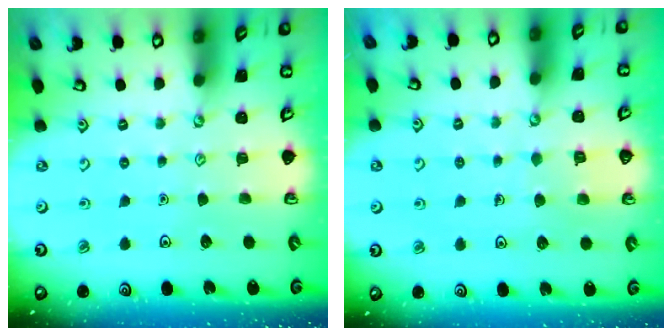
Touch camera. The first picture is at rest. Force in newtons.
{"total": 4.0, "press": 3.9, "slide": 0.3}